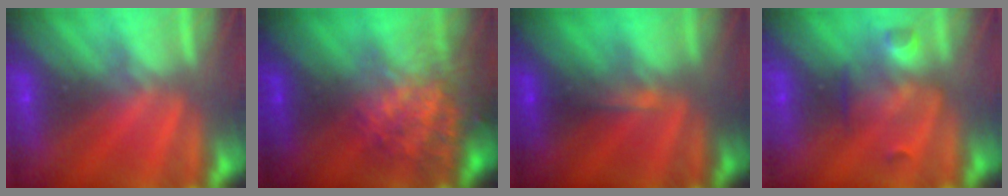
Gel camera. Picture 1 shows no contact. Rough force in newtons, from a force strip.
{"total": 7.3}
{"total": 4.2}
{"total": 2.8}